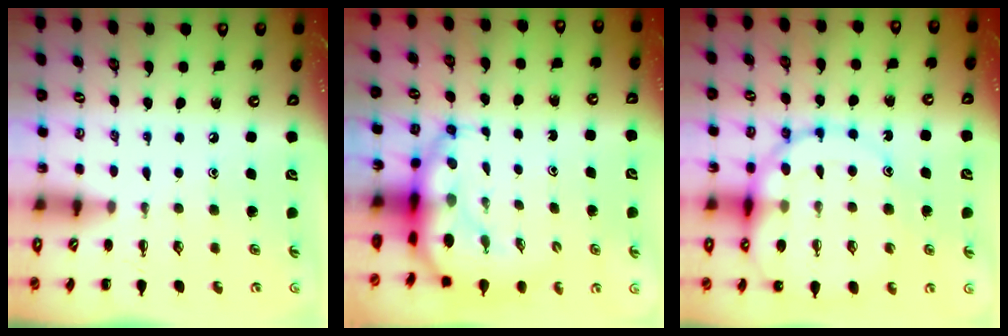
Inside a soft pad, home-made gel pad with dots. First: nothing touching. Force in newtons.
{"total": 8.0, "press": 7.6, "slide": 2.2}
{"total": 19.3, "press": 18.8, "slide": 4.3}